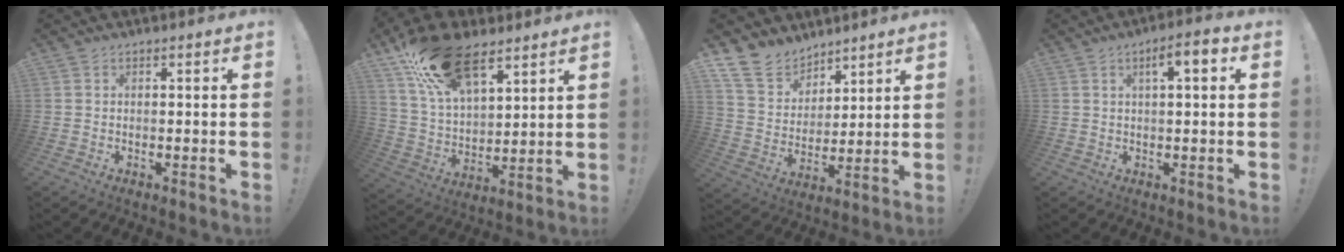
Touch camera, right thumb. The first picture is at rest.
{"total": 21.3, "force": [13.1, 11.3, 12.4], "torque": [-0.236, -0.067, 0.242]}
{"total": 12.4, "force": [9.5, 7.5, 2.8], "torque": [-0.069, -0.069, 0.188]}
{"total": 5.9, "force": [2.0, 1.2, 5.4], "torque": [-0.078, -0.004, 0.025]}